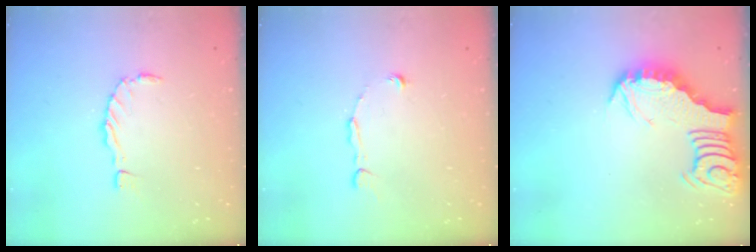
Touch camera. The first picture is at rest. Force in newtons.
{"total": 2.8, "press": 2.8, "slide": 0.1}
{"total": 3.4, "press": 3.4, "slide": 0.4}